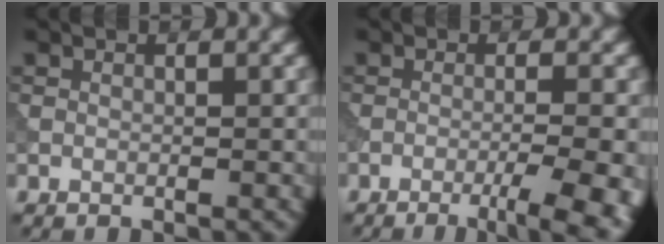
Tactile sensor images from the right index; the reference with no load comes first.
{"total": 6.9, "force": [-3.1, 2.0, 5.8], "torque": [-0.066, 0.001, -0.037]}